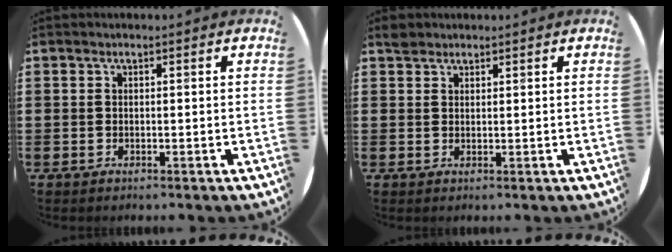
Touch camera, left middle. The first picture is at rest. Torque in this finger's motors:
{"motor_torque": [0.45, -0.38, 0.00, 0.00]}